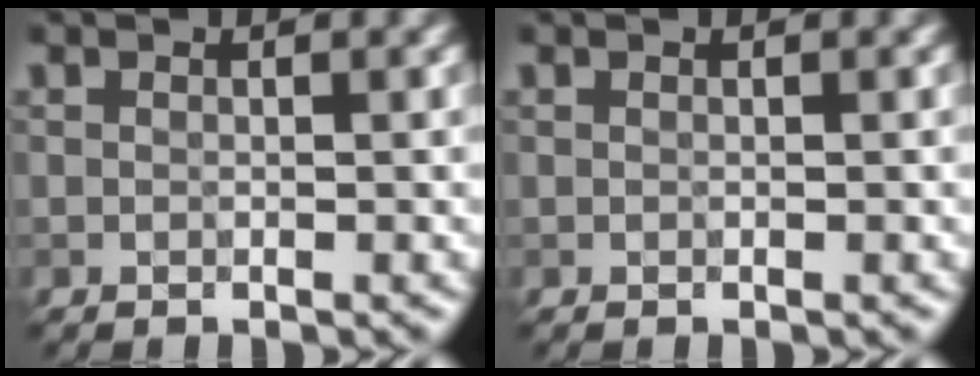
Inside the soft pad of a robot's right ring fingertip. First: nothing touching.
{"total": 0.0}